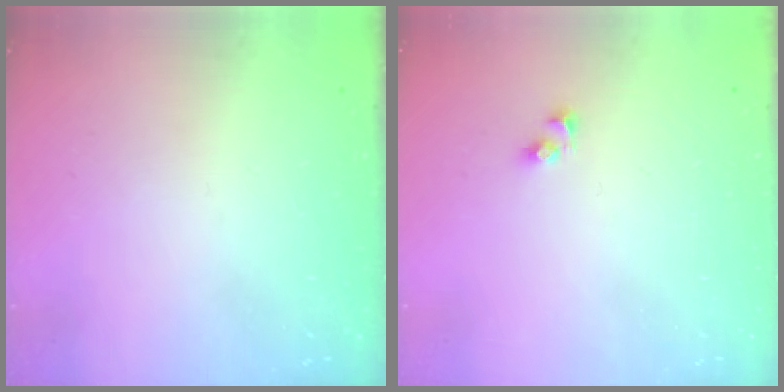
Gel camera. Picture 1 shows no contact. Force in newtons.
{"total": 2.3, "press": 2.3, "slide": 0.2}